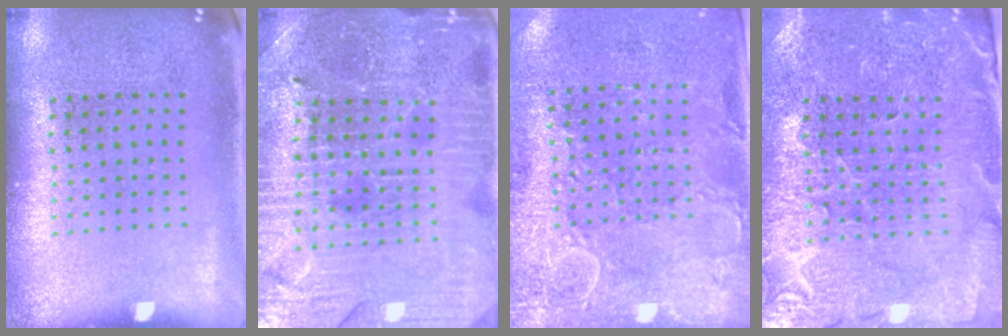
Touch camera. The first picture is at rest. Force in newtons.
{"total": 3.5, "press": 3.5, "slide": 0.7}
{"total": 2.7, "press": 2.6, "slide": 0.8}
{"total": 1.8, "press": 1.8, "slide": 0.2}